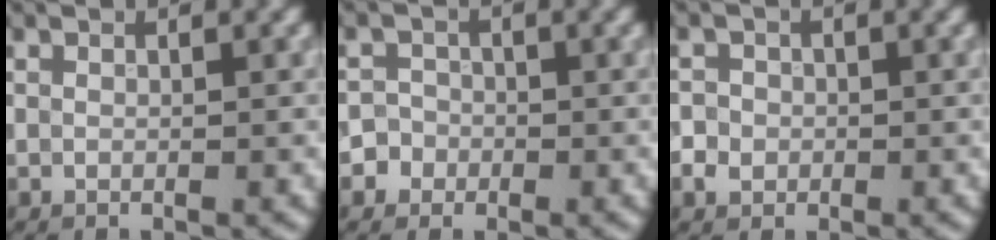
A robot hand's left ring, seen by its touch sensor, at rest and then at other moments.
{"total": 2.6, "force": [-1.0, 2.4, 0.2], "torque": [0.026, 0.006, -0.026]}
{"total": 2.2, "force": [-0.4, 2.1, 0.6], "torque": [0.005, 0.005, -0.012]}